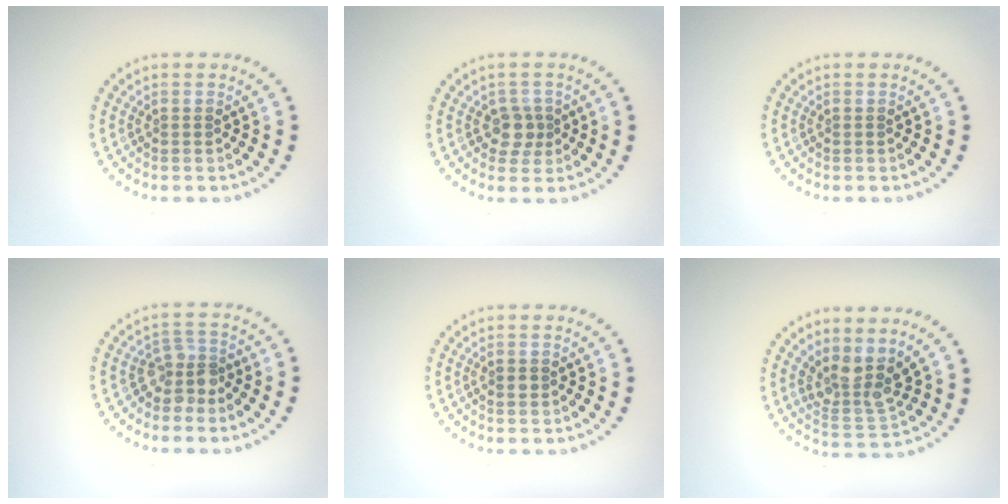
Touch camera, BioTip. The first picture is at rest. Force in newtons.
{"total": 2.0, "press": 1.7, "slide": 1.0}
{"total": 0.0}
{"total": 2.5, "press": 1.9, "slide": 1.6}
{"total": 1.1, "press": 1.1, "slide": 0.0}
{"total": 3.5, "press": 2.8, "slide": 2.2}